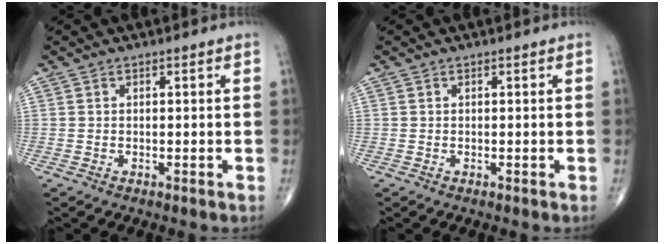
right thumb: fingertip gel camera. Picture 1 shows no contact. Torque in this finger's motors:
{"motor_torque": [0.04, 0.05, -0.09, -0.01, 0.00]}